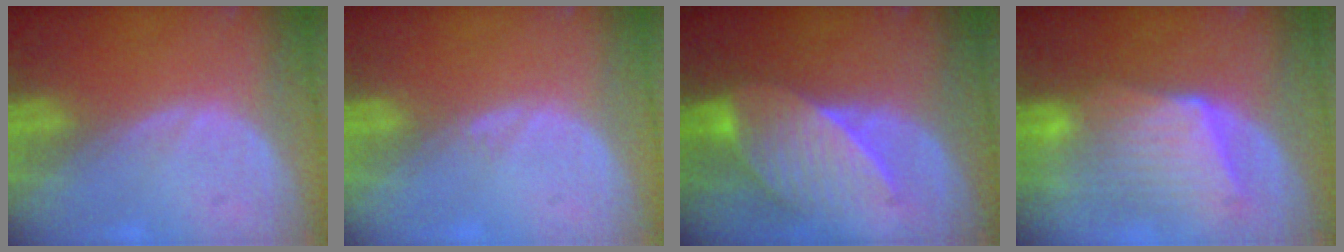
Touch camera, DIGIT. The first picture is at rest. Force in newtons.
{"total": 0.5, "press": 0.5, "slide": 0.2}
{"total": 7.5, "press": 7.4, "slide": 0.5}
{"total": 9.2, "press": 8.7, "slide": 3.0}